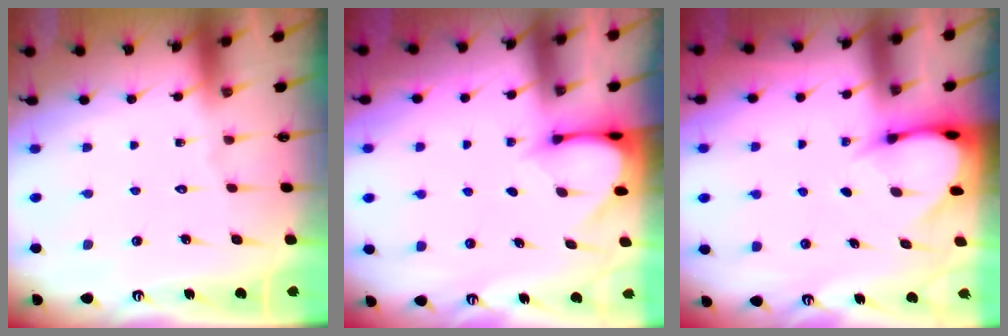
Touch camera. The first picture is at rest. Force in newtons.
{"total": 3.0, "press": 3.0, "slide": 0.3}
{"total": 3.6, "press": 3.5, "slide": 0.3}